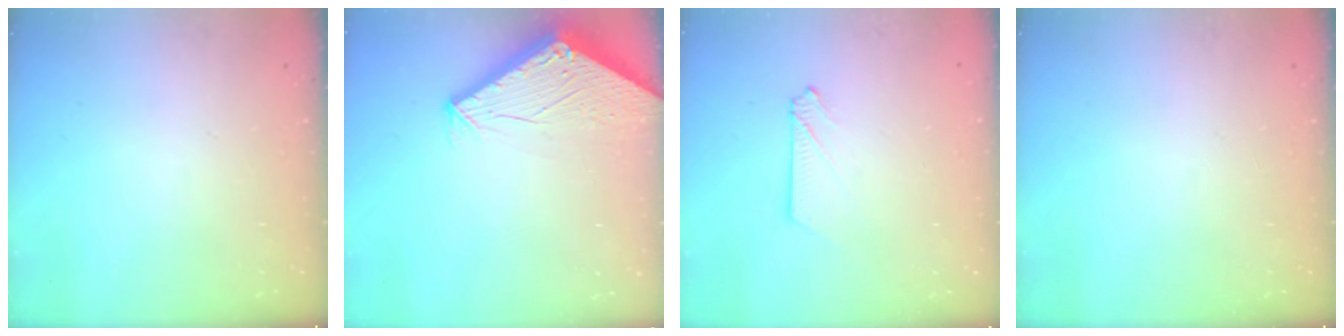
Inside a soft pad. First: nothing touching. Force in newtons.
{"total": 2.8, "press": 2.8, "slide": 0.1}
{"total": 2.6, "press": 2.6, "slide": 0.3}
{"total": 0.0}